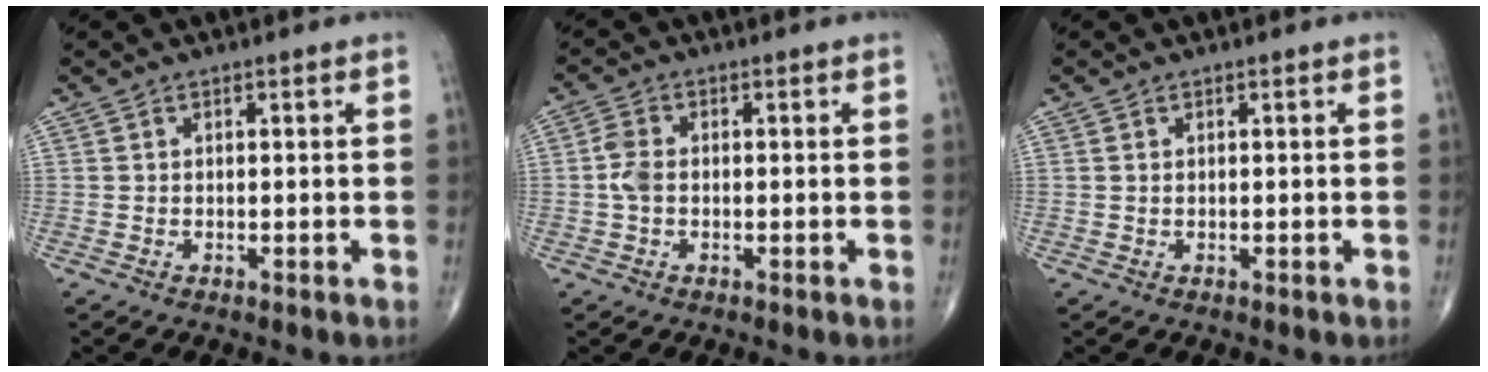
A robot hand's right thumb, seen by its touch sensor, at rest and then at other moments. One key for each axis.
{"total": 3.5, "fx": -0.3, "fy": 2.2, "fz": 2.7, "tx": -0.064, "ty": 0.008, "tz": -0.011}
{"total": 0.0}